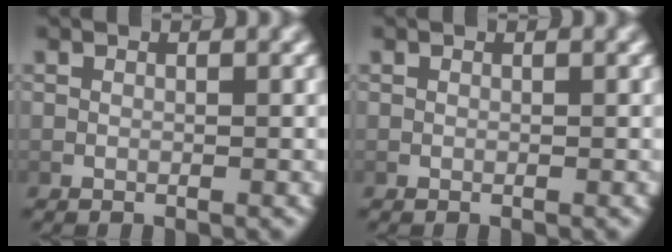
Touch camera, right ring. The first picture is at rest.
{"total": 0.0}